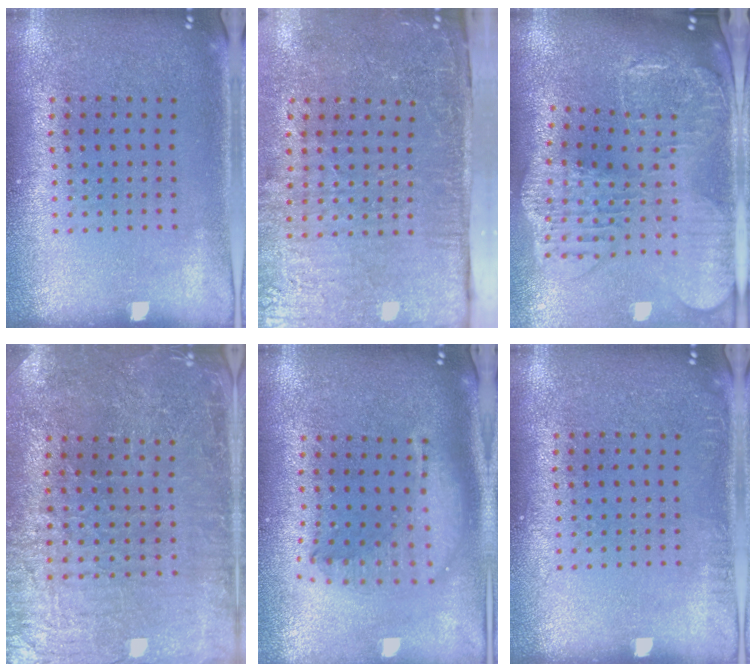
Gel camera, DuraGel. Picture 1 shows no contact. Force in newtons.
{"total": 5.0, "press": 4.1, "slide": 2.9}
{"total": 3.0, "press": 2.5, "slide": 1.6}
{"total": 3.3, "press": 3.3, "slide": 0.4}
{"total": 2.2, "press": 1.7, "slide": 1.3}
{"total": 0.7, "press": 0.7, "slide": 0.1}